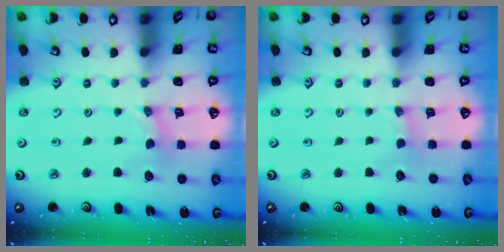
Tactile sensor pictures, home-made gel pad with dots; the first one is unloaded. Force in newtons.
{"total": 0.6, "press": 0.6, "slide": 0.2}